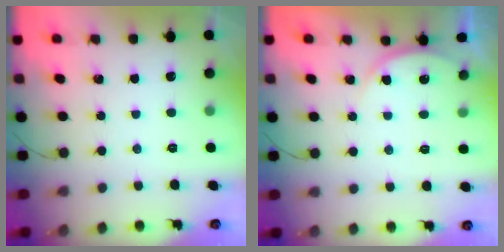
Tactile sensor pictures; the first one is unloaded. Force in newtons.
{"total": 3.3, "press": 3.3, "slide": 0.5}